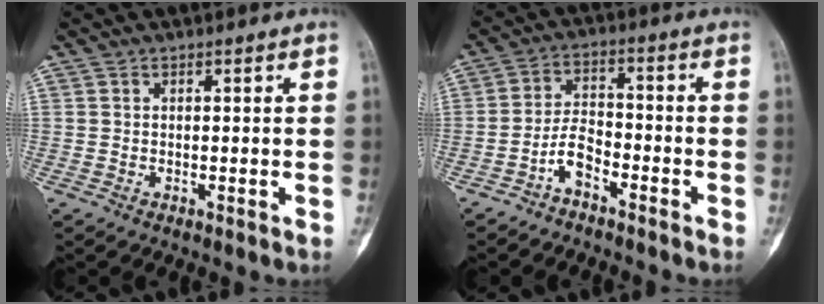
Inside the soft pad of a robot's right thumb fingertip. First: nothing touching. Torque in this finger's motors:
{"motor_torque": [-0.02, 0.12, 0.47, -0.23, 0.01]}